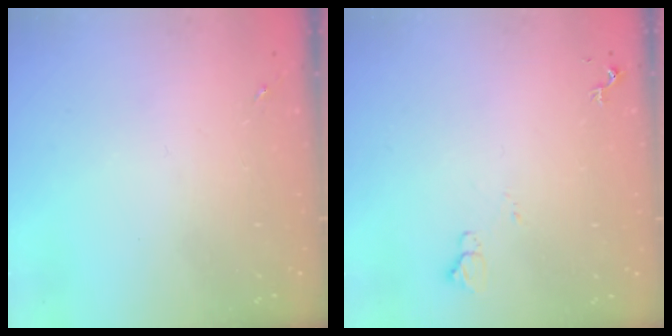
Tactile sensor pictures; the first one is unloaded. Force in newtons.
{"total": 5.1, "press": 5.1, "slide": 0.7}